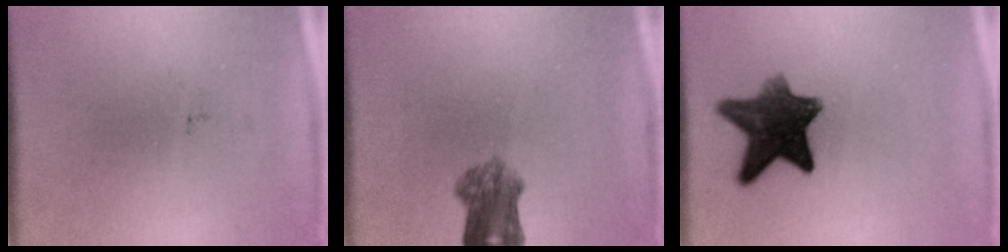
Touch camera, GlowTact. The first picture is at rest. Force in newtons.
{"total": 5.0}
{"total": 9.7}